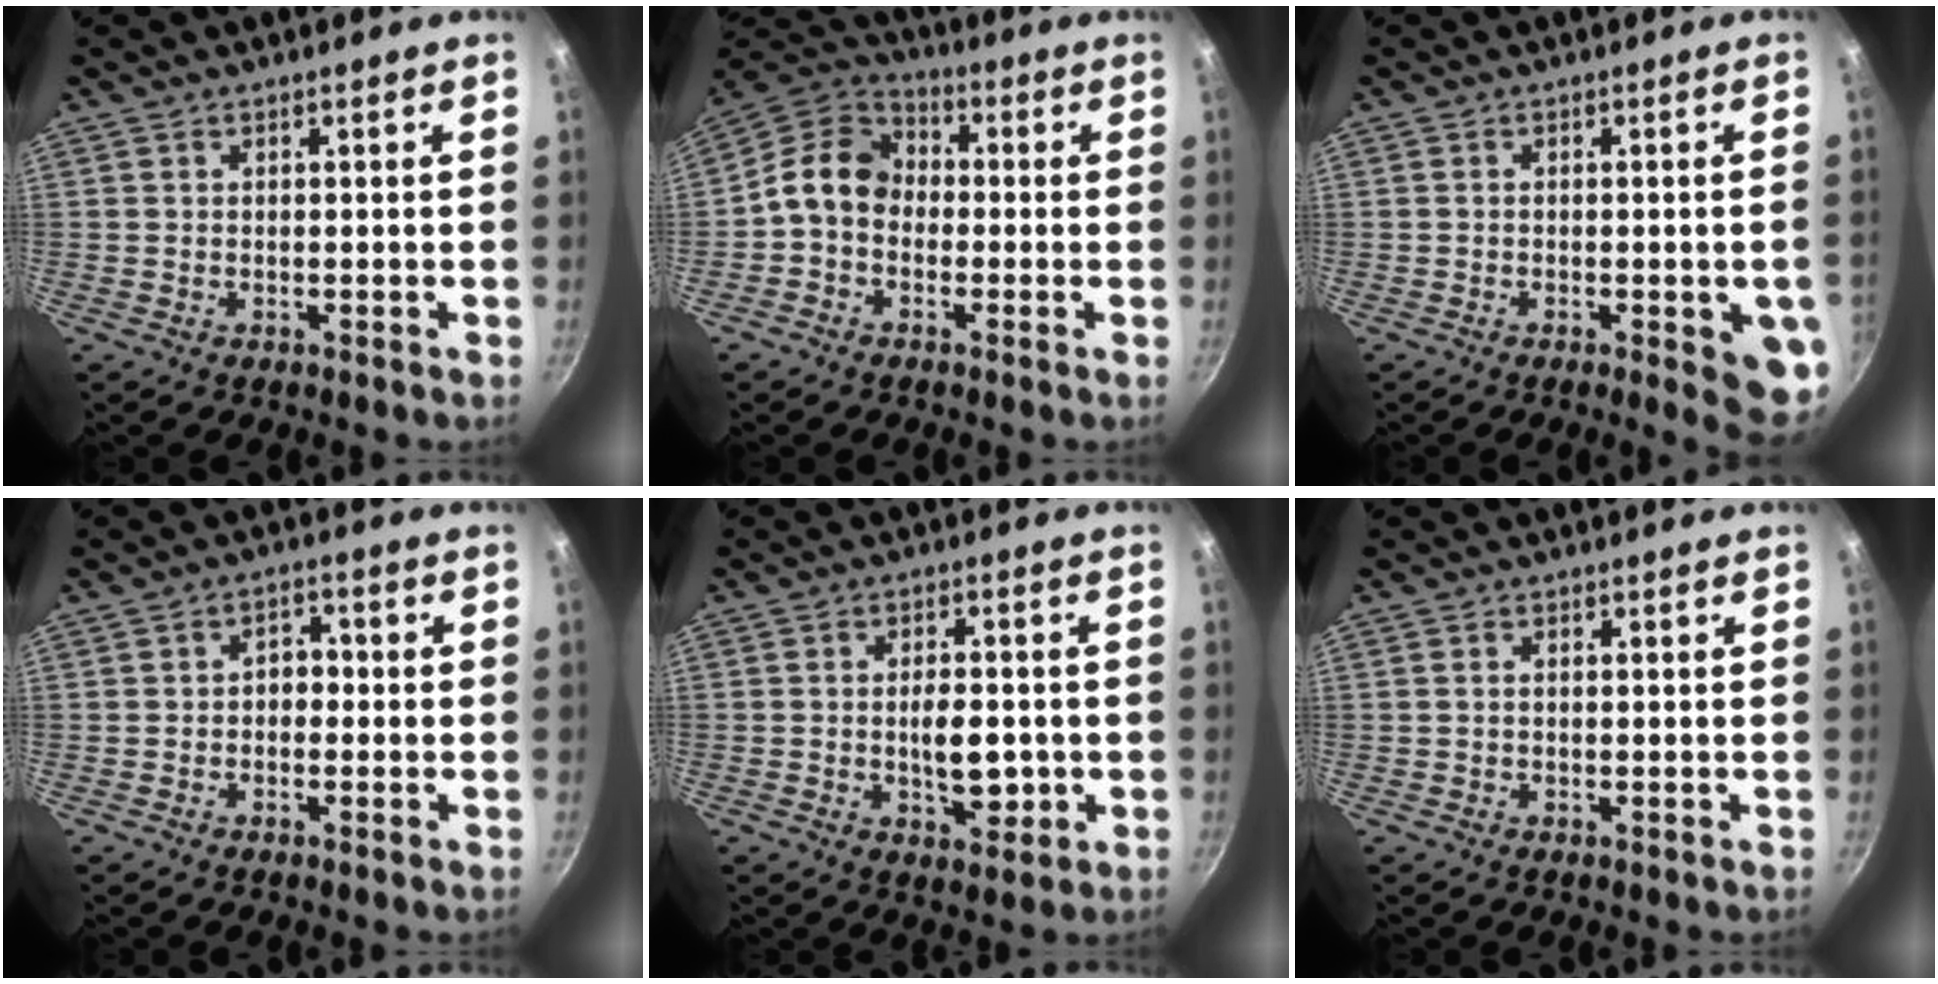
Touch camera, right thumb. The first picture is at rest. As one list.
[{"total": 10.0, "force": [-1.2, 8.0, 5.9], "torque": [-0.079, 0.042, -0.048]}, {"total": 7.5, "force": [-2.3, 2.3, 6.8], "torque": [-0.058, 0.004, -0.025]}, {"total": 3.2, "force": [-0.4, 2.4, 2.1], "torque": [-0.010, 0.013, -0.012]}, {"total": 7.6, "force": [-1.1, 4.1, 6.3], "torque": [-0.074, 0.001, -0.014]}, {"total": 0.7, "force": [0.0, 0.5, 0.6], "torque": [-0.011, 0.003, -0.001]}]